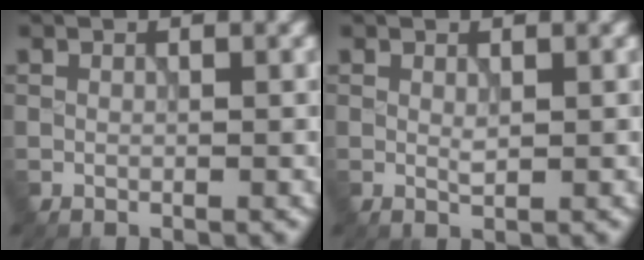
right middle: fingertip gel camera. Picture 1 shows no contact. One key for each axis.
{"total": 0.7, "fx": 0.2, "fy": 0.2, "fz": 0.6, "tx": -0.014, "ty": -0.002, "tz": 0.005}